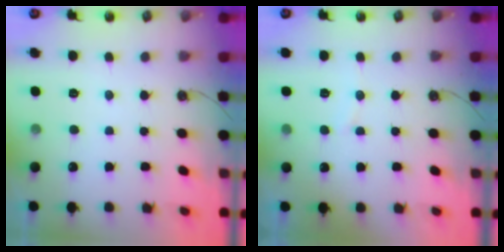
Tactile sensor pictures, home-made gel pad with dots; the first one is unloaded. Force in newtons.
{"total": 3.4, "press": 3.4, "slide": 0.3}